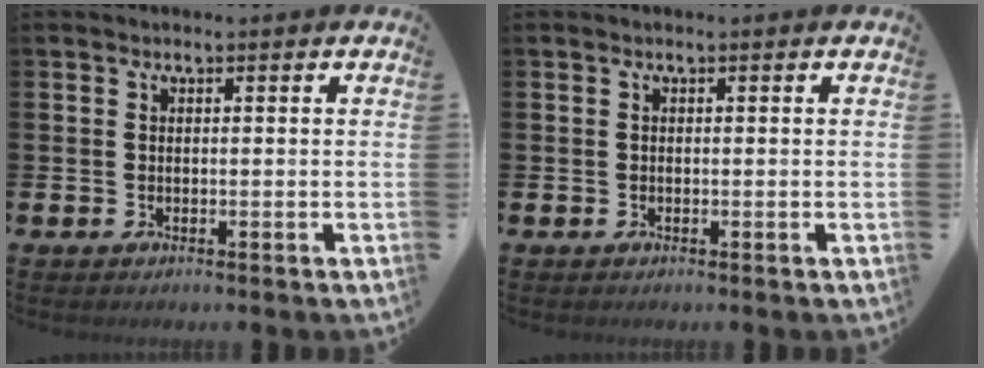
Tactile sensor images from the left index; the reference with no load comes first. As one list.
[{"total": 0.0}]